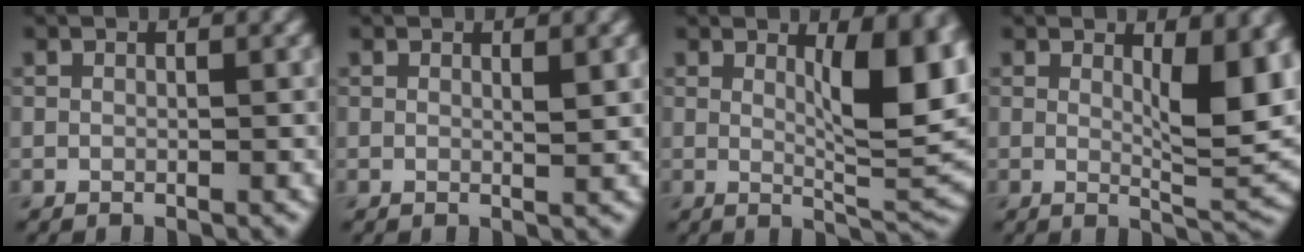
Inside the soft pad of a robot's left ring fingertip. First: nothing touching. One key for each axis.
{"total": 1.0, "fx": 0.5, "fy": 0.2, "fz": 0.9, "tx": -0.011, "ty": -0.003, "tz": 0.007}
{"total": 7.9, "fx": 2.0, "fy": 2.1, "fz": 7.3, "tx": -0.099, "ty": -0.009, "tz": 0.036}
{"total": 5.9, "fx": 1.5, "fy": 1.6, "fz": 5.5, "tx": -0.074, "ty": -0.012, "tz": 0.027}